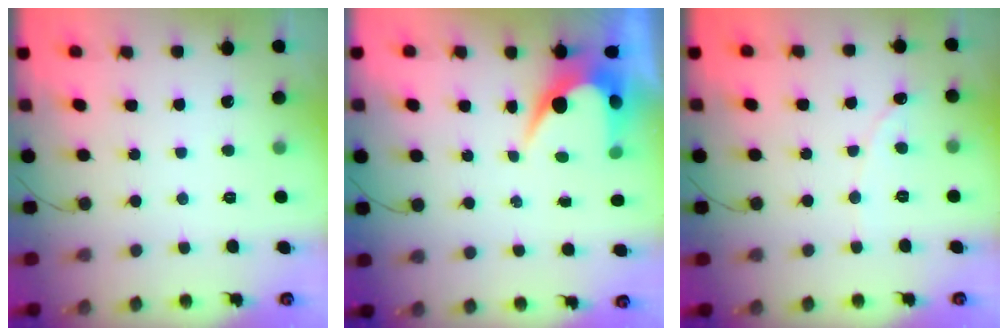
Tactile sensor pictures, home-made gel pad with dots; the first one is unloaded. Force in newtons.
{"total": 6.1, "press": 6.1, "slide": 0.4}
{"total": 0.7, "press": 0.7, "slide": 0.0}